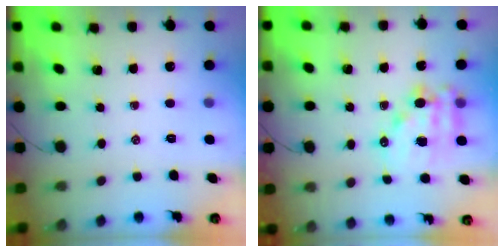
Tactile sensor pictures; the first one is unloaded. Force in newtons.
{"total": 13.4, "press": 13.0, "slide": 3.3}